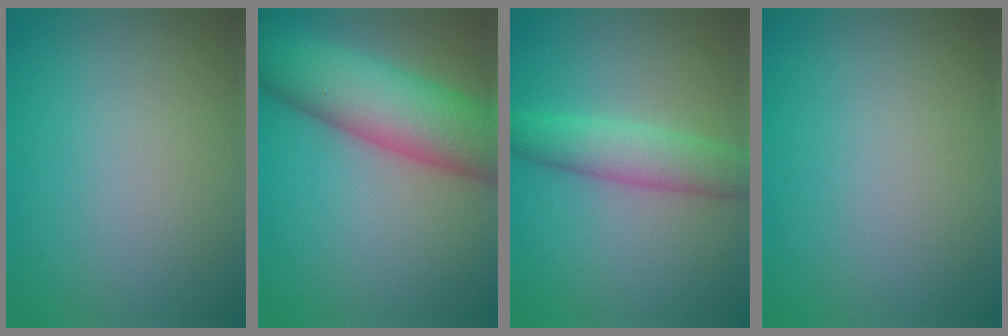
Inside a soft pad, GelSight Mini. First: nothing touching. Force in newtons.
{"total": 10.3, "press": 10.3, "slide": 0.7}
{"total": 4.3, "press": 4.3, "slide": 0.1}
{"total": 0.0}